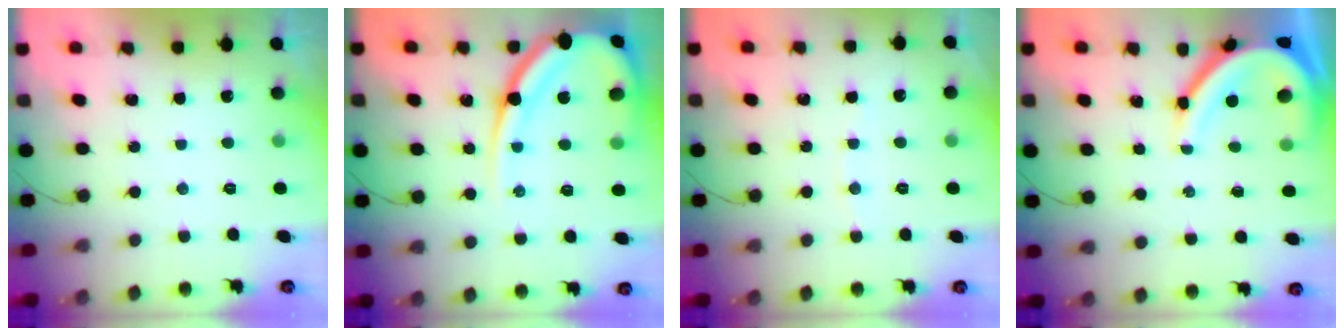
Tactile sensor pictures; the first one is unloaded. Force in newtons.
{"total": 17.4, "press": 17.4, "slide": 1.7}
{"total": 3.0, "press": 2.9, "slide": 0.4}
{"total": 12.4, "press": 12.4, "slide": 1.2}